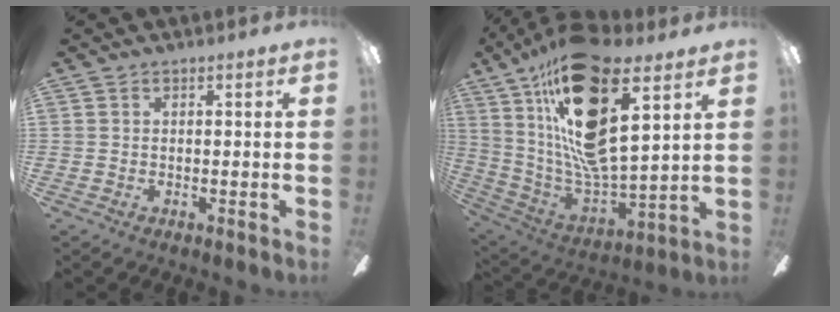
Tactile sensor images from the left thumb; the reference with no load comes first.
{"total": 22.5, "force": [12.3, 7.6, 17.2], "torque": [-0.339, -0.067, 0.207]}